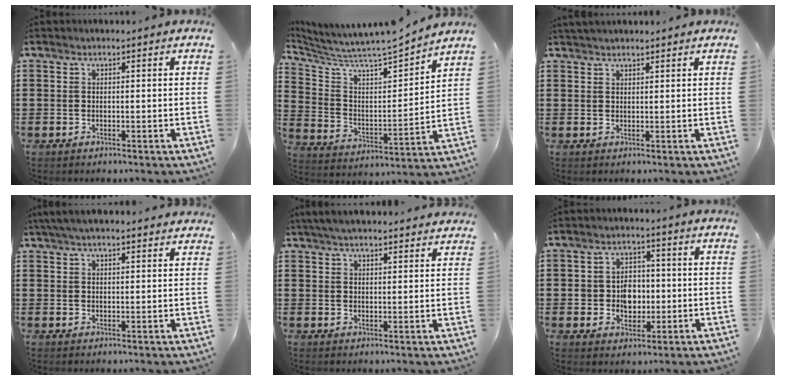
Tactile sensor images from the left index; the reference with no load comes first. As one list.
[{"total": 5.6, "force": [5.5, -0.2, 1.2], "torque": [-0.055, -0.060, 0.084]}, {"total": 1.3, "force": [1.3, 0.1, 0.3], "torque": [-0.008, 0.000, 0.025]}, {"total": 3.4, "force": [2.9, 0.2, 1.7], "torque": [-0.040, 0.001, 0.054]}, {"total": 3.7, "force": [3.5, 0.1, 1.1], "torque": [-0.031, -0.007, 0.065]}, {"total": 5.0, "force": [-0.4, 3.9, 3.1], "torque": [-0.051, 0.005, -0.015]}]